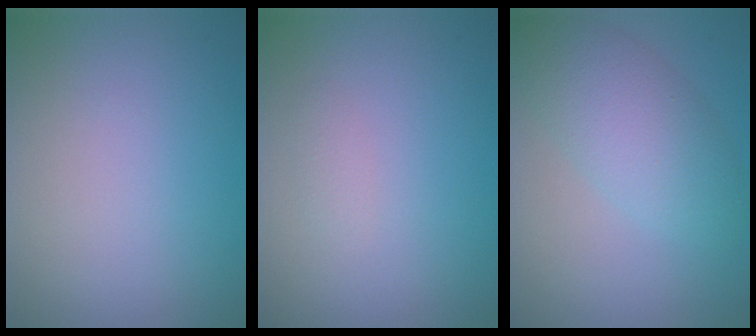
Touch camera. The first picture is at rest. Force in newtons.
{"total": 0.7, "press": 0.7, "slide": 0.1}
{"total": 4.8, "press": 4.8, "slide": 0.2}